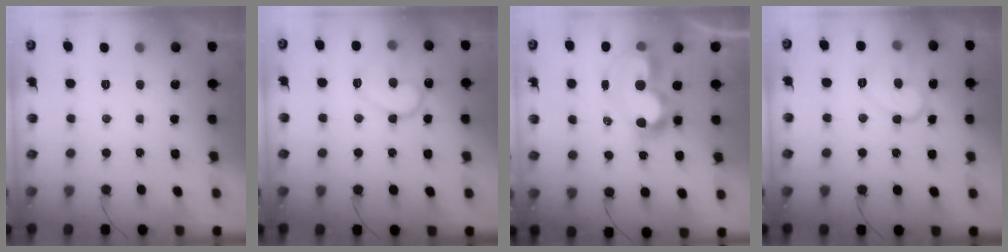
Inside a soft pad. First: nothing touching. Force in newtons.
{"total": 12.9, "press": 12.8, "slide": 1.4}
{"total": 11.3, "press": 11.3, "slide": 1.0}
{"total": 9.9, "press": 9.9, "slide": 0.2}